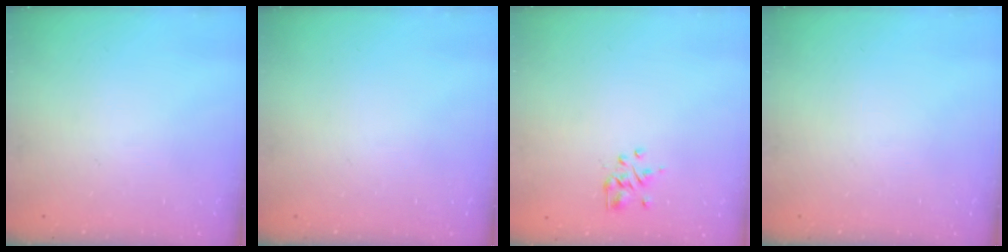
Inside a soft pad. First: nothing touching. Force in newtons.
{"total": 0.0}
{"total": 1.9, "press": 1.7, "slide": 0.9}
{"total": 0.0}